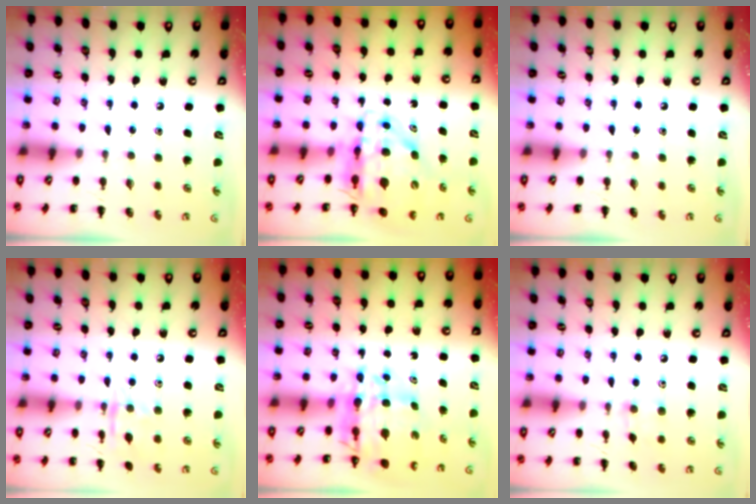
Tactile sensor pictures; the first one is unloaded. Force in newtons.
{"total": 10.9, "press": 10.3, "slide": 3.4}
{"total": 0.0}
{"total": 8.9, "press": 8.8, "slide": 0.7}
{"total": 11.0, "press": 10.5, "slide": 3.4}
{"total": 4.3, "press": 4.1, "slide": 1.4}